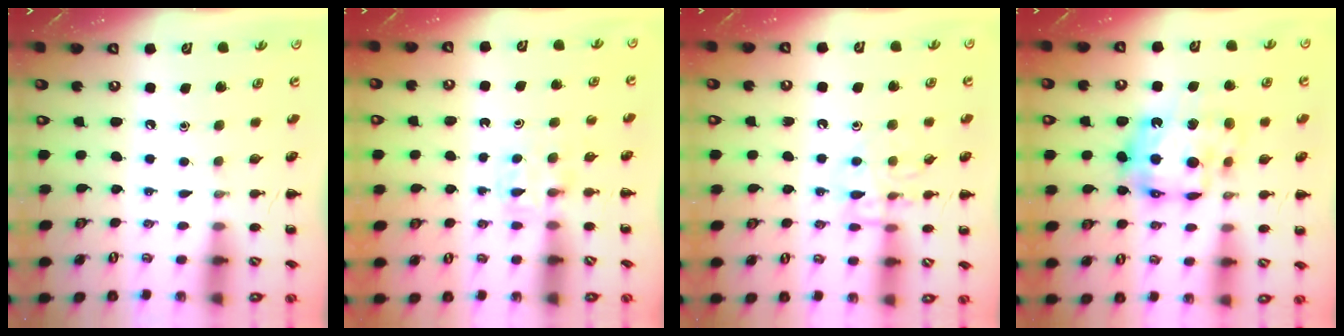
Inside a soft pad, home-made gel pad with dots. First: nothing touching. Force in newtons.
{"total": 3.0, "press": 2.8, "slide": 1.0}
{"total": 10.6, "press": 10.6, "slide": 0.5}
{"total": 13.6, "press": 13.5, "slide": 1.5}